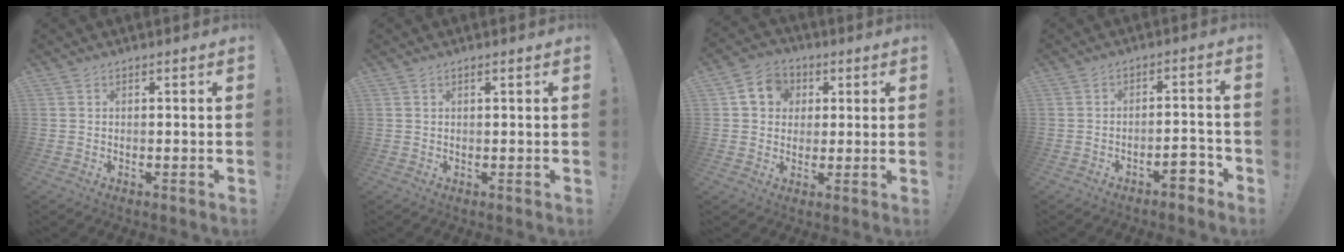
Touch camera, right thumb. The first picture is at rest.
{"total": 0.9, "force": [0.5, 0.0, 0.8], "torque": [-0.009, -0.003, 0.007]}
{"total": 9.1, "force": [2.7, 7.9, 3.6], "torque": [-0.048, -0.001, 0.055]}
{"total": 5.4, "force": [-3.9, 1.9, 3.3], "torque": [-0.047, 0.020, -0.066]}